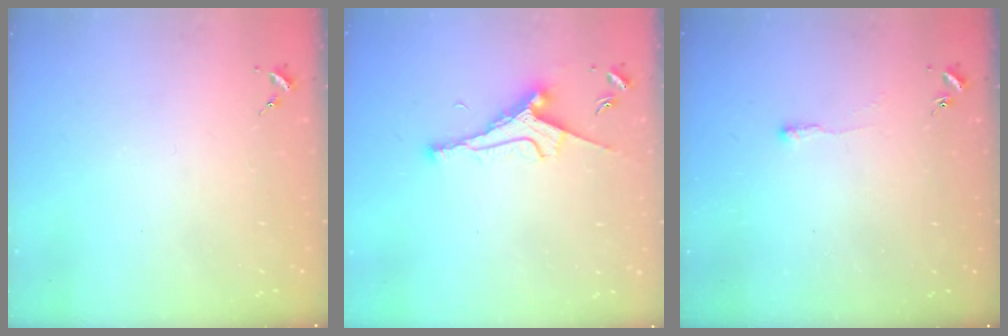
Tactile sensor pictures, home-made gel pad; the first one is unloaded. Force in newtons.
{"total": 9.3, "press": 9.2, "slide": 1.1}
{"total": 2.5, "press": 2.5, "slide": 0.5}